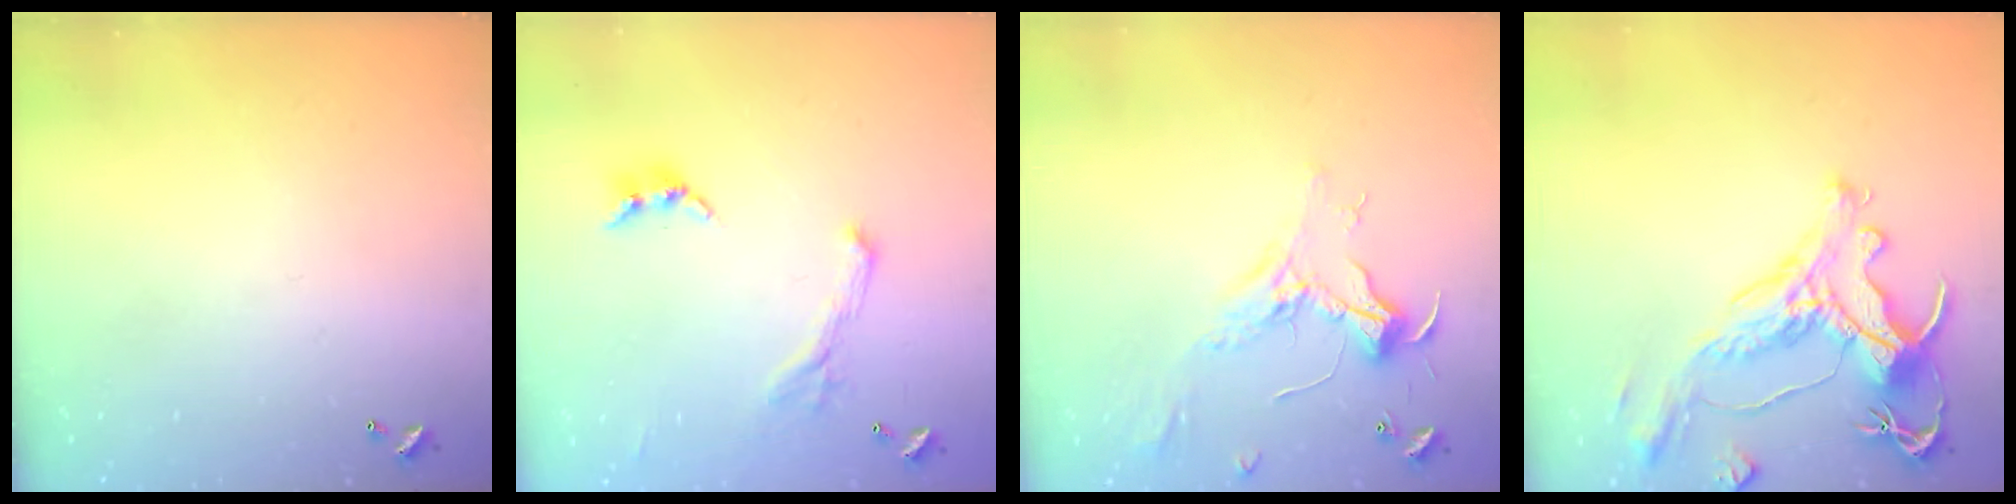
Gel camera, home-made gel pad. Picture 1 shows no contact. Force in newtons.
{"total": 1.1, "press": 0.6, "slide": 0.9}
{"total": 2.4, "press": 2.3, "slide": 0.8}
{"total": 1.6, "press": 1.0, "slide": 1.3}